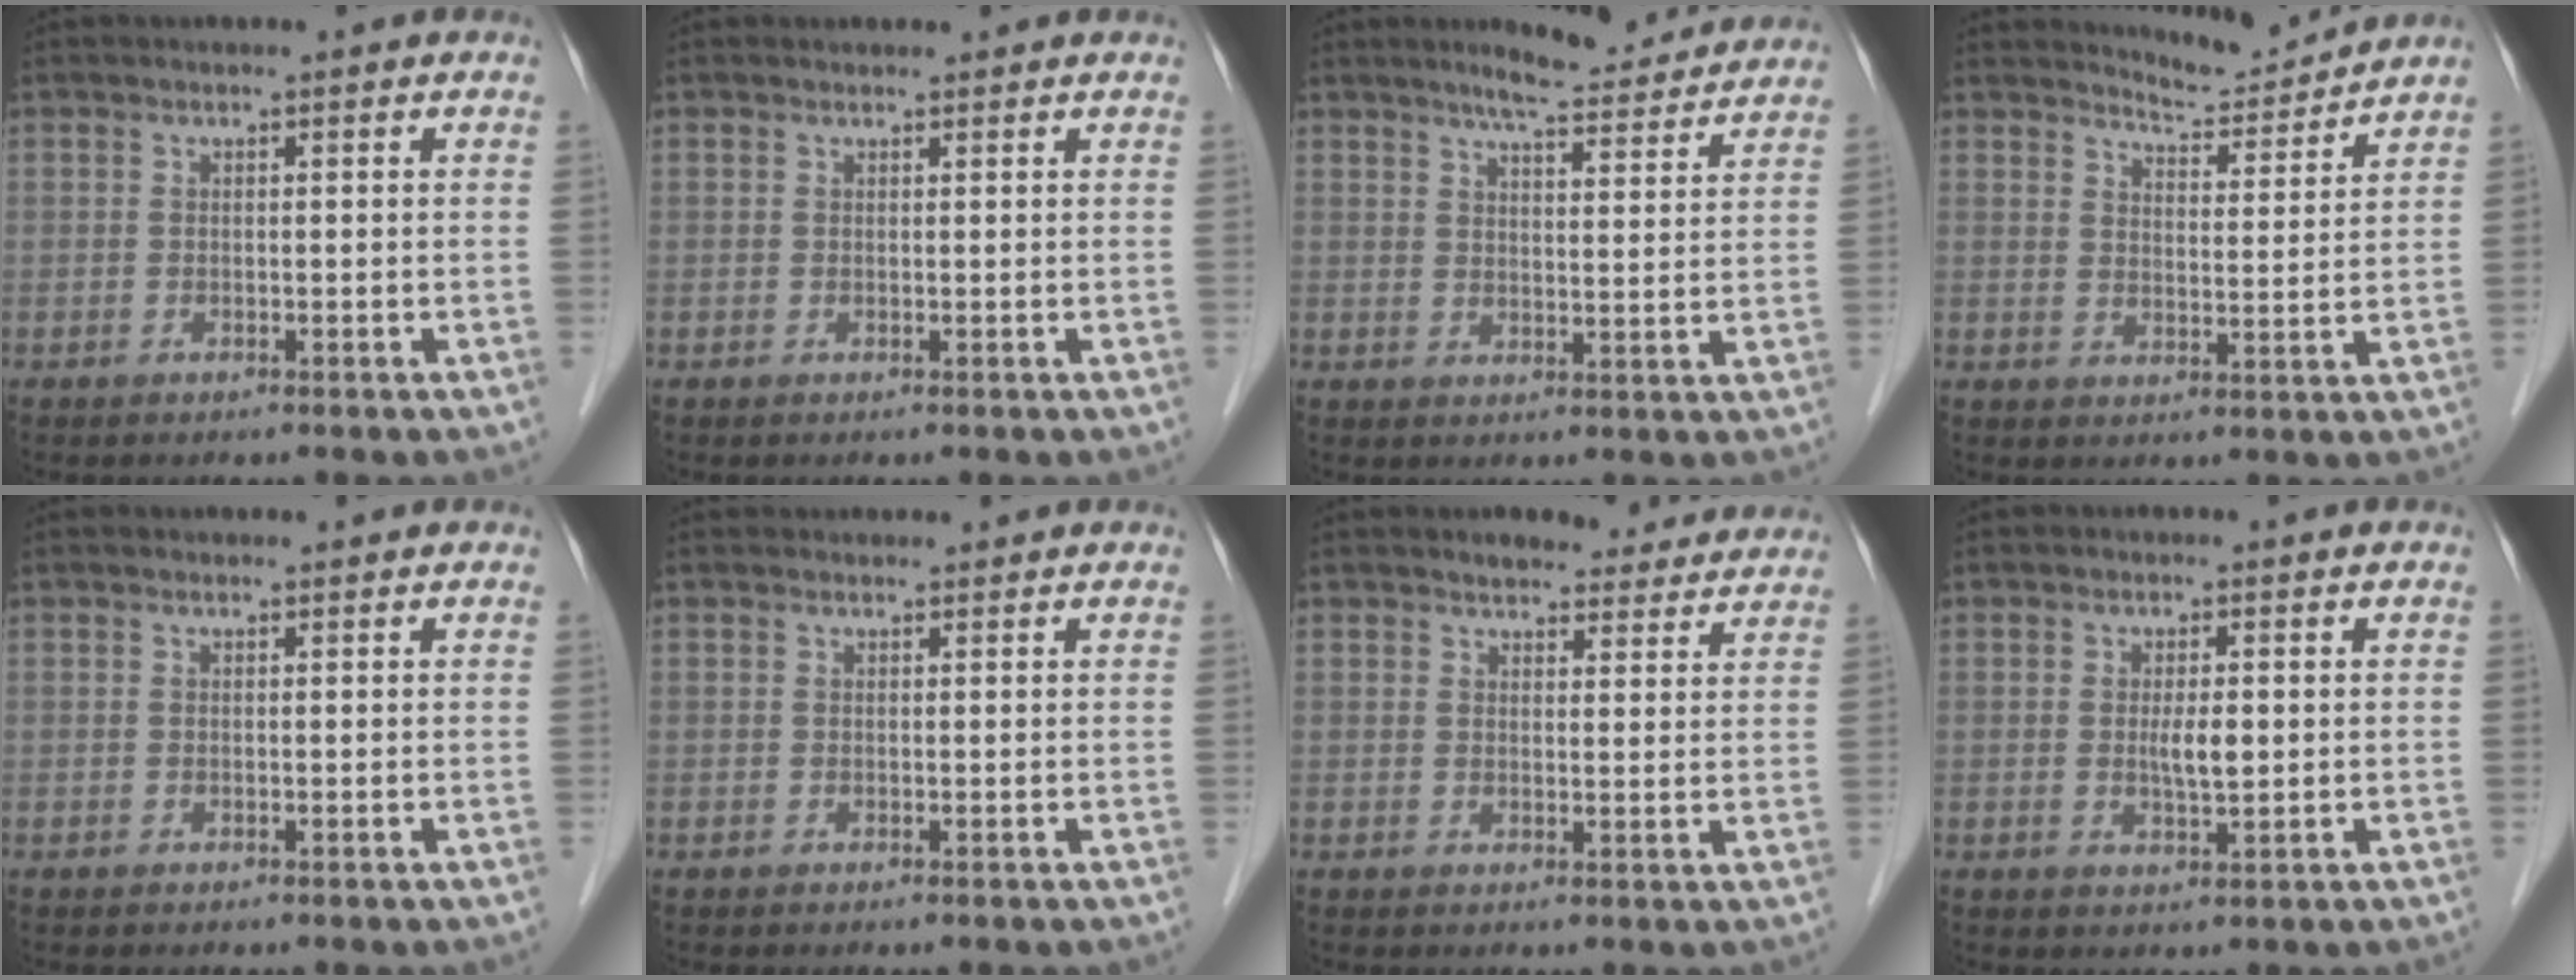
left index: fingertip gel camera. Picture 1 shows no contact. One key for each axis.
{"total": 1.1, "fx": 1.1, "fy": 0.2, "fz": 0.0, "tx": -0.012, "ty": 0.008, "tz": 0.016}
{"total": 9.6, "fx": 8.9, "fy": 0.8, "fz": 3.6, "tx": -0.056, "ty": 0.007, "tz": 0.114}
{"total": 5.7, "fx": 5.6, "fy": -0.5, "fz": -0.5, "tx": -0.007, "ty": -0.016, "tz": 0.087}
{"total": 0.6, "fx": 0.6, "fy": 0.1, "fz": 0.0, "tx": -0.004, "ty": 0.005, "tz": 0.009}
{"total": 1.3, "fx": 1.3, "fy": 0.3, "fz": 0.0, "tx": -0.007, "ty": 0.015, "tz": 0.020}
{"total": 8.6, "fx": 7.9, "fy": 2.5, "fz": 2.1, "tx": -0.013, "ty": 0.006, "tz": 0.087}
{"total": 3.1, "fx": 0.2, "fy": 0.7, "fz": 3.0, "tx": -0.054, "ty": -0.003, "tz": 0.005}